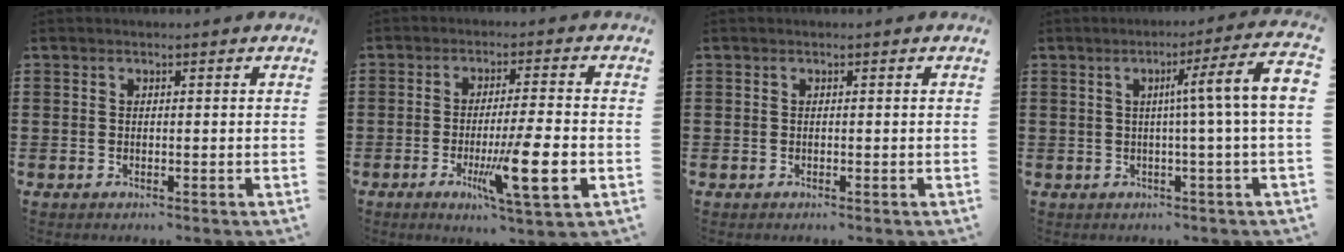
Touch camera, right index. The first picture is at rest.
{"total": 11.3, "force": [-3.2, 1.4, 10.8], "torque": [-0.192, -0.015, -0.053]}
{"total": 0.0}
{"total": 7.8, "force": [0.6, -0.9, 7.7], "torque": [-0.125, -0.013, -0.001]}